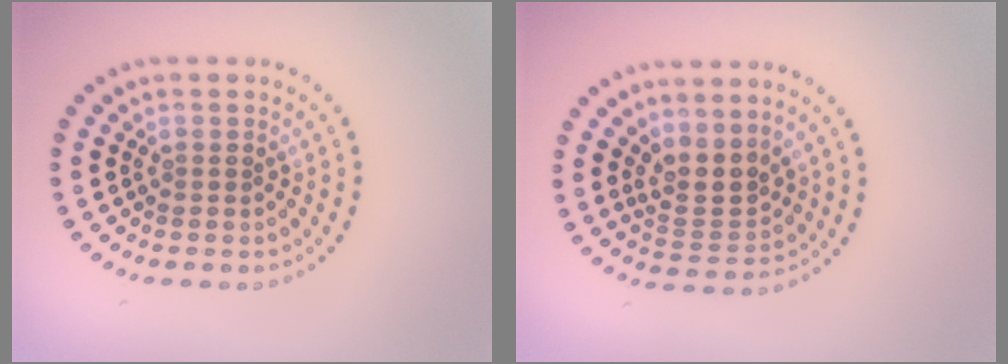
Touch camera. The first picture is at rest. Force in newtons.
{"total": 3.0, "press": 2.4, "slide": 1.7}